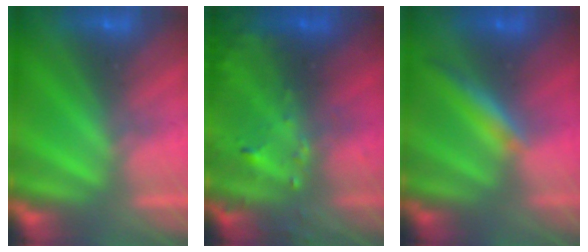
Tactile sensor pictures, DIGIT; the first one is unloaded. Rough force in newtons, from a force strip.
{"total": 7.0}
{"total": 1.6}